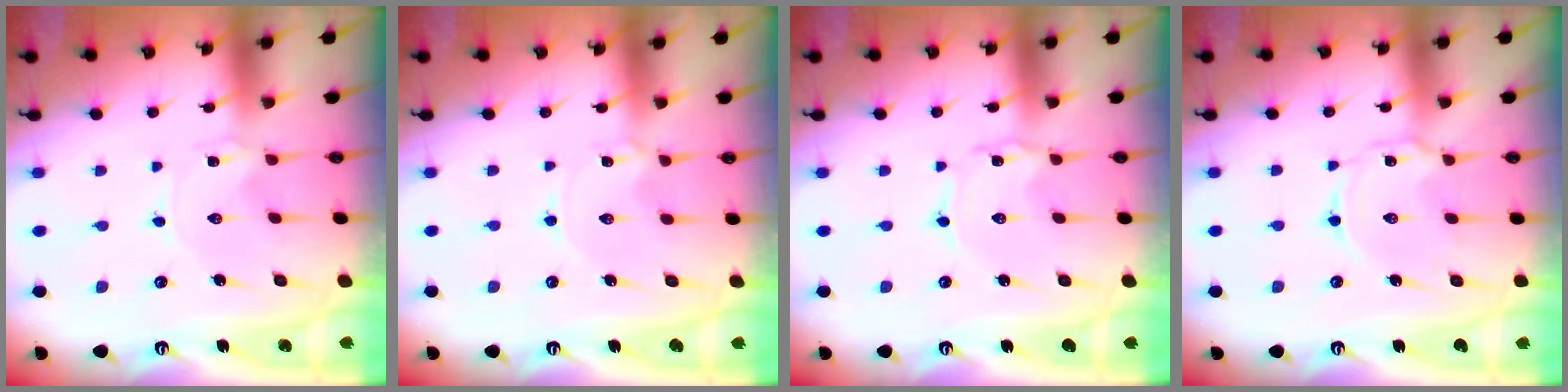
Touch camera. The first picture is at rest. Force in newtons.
{"total": 1.7, "press": 1.7, "slide": 0.2}
{"total": 1.2, "press": 1.2, "slide": 0.1}
{"total": 2.3, "press": 2.3, "slide": 0.2}